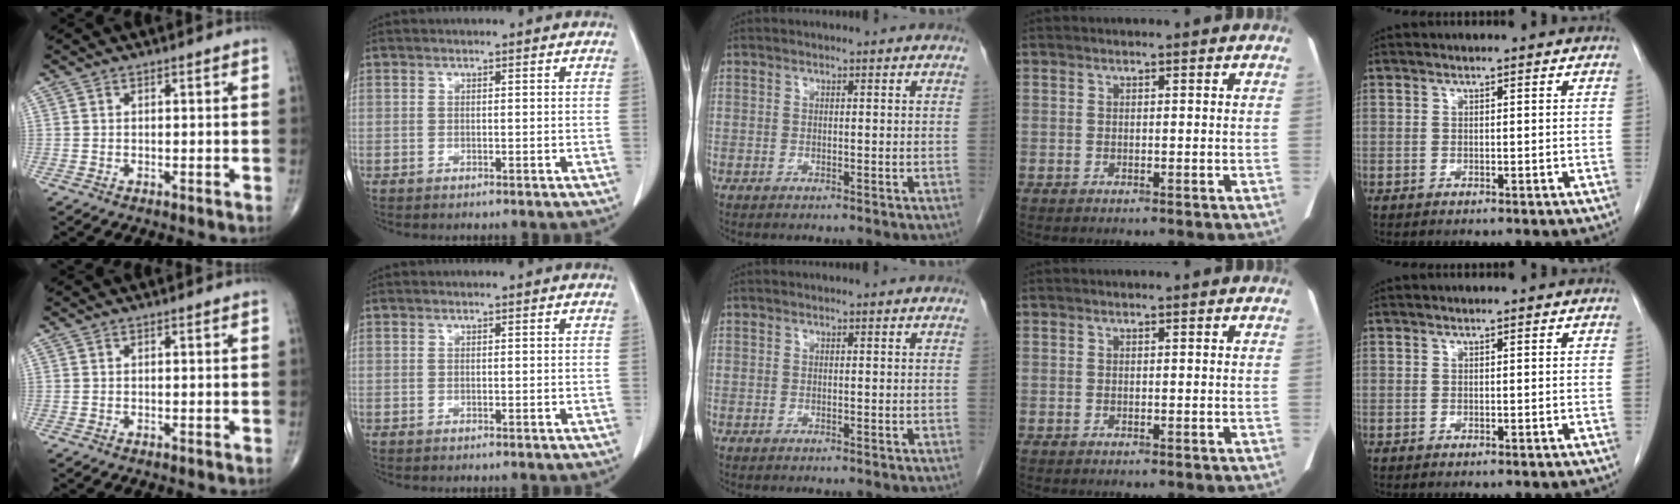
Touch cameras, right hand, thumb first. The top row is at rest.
{}